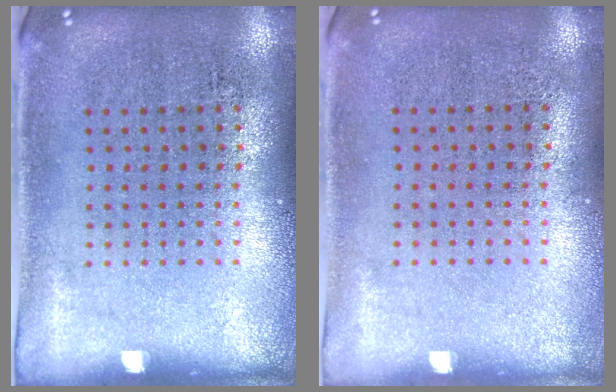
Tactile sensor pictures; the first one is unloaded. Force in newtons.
{"total": 0.0}